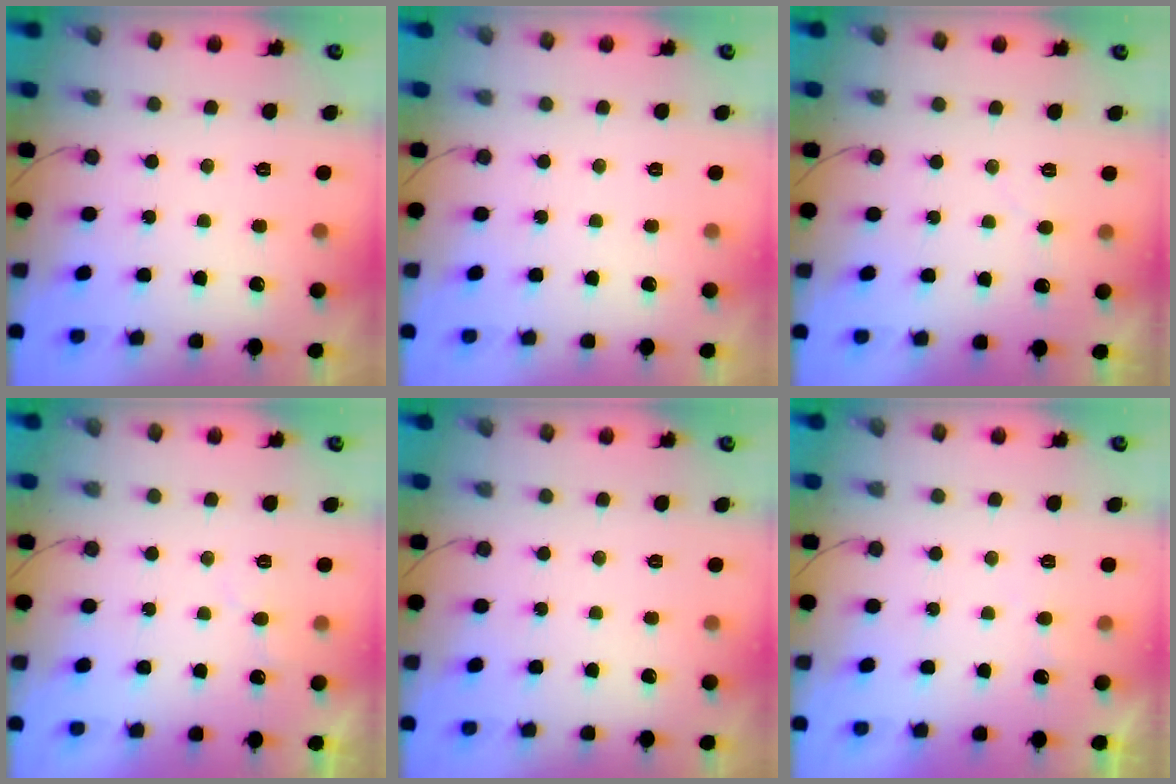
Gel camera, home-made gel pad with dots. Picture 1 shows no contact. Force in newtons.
{"total": 0.0}
{"total": 4.7, "press": 4.7, "slide": 0.3}
{"total": 5.0, "press": 5.0, "slide": 0.2}
{"total": 0.0}
{"total": 5.0, "press": 5.0, "slide": 0.3}